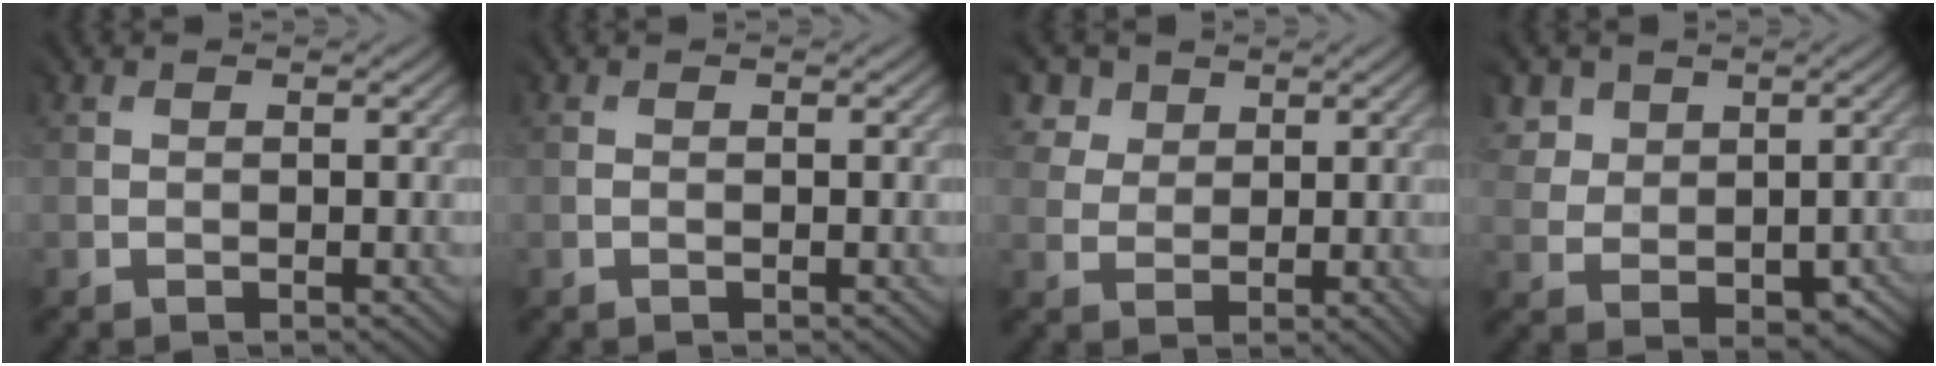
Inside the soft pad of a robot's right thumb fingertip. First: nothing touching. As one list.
[{"total": 0.0}, {"total": 5.1, "force": [3.5, 3.7, 0.8], "torque": [-0.047, 0.011, 0.063]}, {"total": 4.3, "force": [2.2, 3.7, 0.4], "torque": [-0.036, 0.002, 0.043]}]